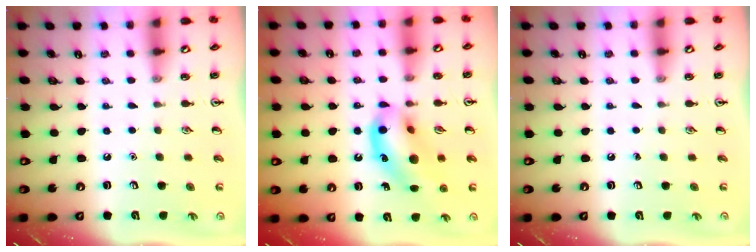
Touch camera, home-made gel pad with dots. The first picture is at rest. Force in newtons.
{"total": 14.3, "press": 13.9, "slide": 3.3}
{"total": 0.0}